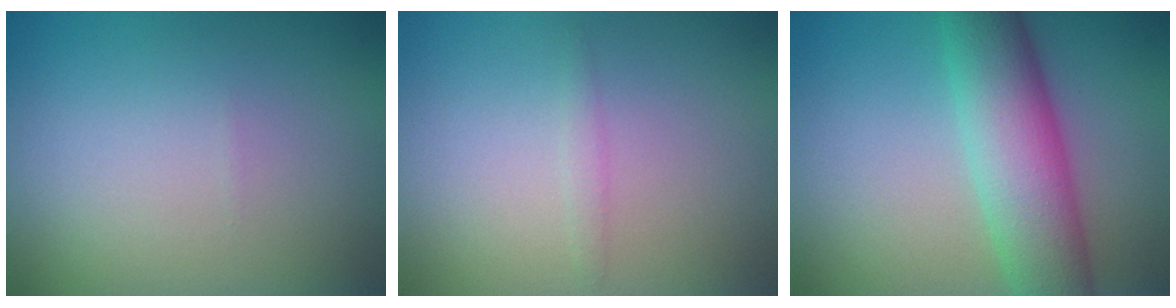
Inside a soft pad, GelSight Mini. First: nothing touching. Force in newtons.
{"total": 0.7, "press": 0.7, "slide": 0.0}
{"total": 7.7, "press": 7.7, "slide": 0.3}